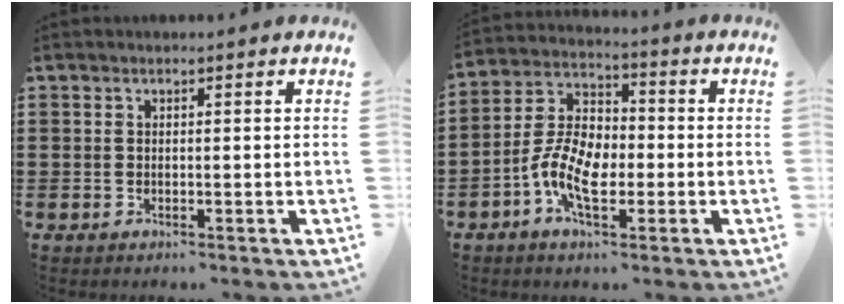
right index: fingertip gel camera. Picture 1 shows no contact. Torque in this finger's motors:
{"motor_torque": [2.14, 0.00, 0.67, 0.21]}